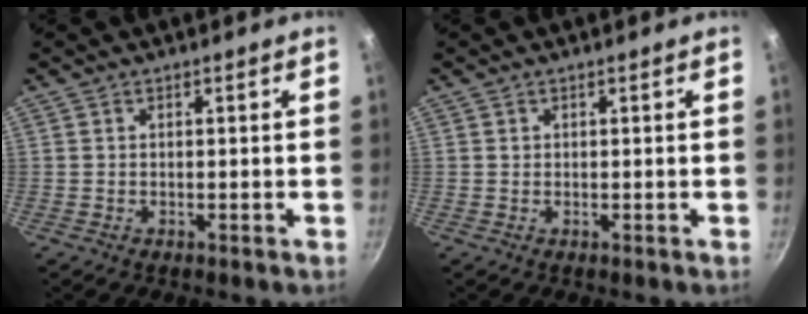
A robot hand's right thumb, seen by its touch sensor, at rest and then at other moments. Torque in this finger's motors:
{"motor_torque": [-0.29, 0.51, 0.43, -0.30, 0.03]}